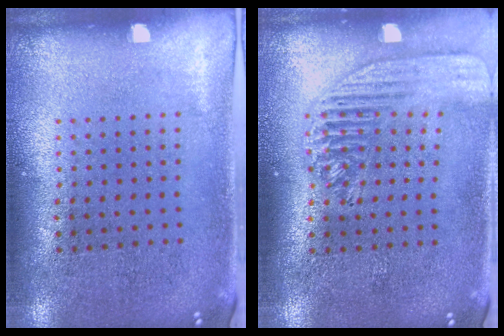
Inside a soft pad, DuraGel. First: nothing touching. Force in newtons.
{"total": 1.8, "press": 1.7, "slide": 0.7}